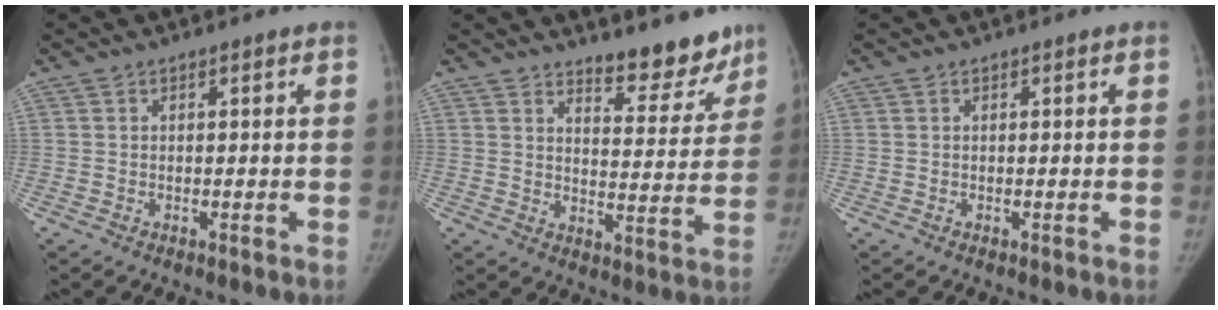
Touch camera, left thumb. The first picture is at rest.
{"total": 9.3, "force": [8.1, 3.1, 3.5], "torque": [-0.008, -0.069, 0.116]}
{"total": 0.0}